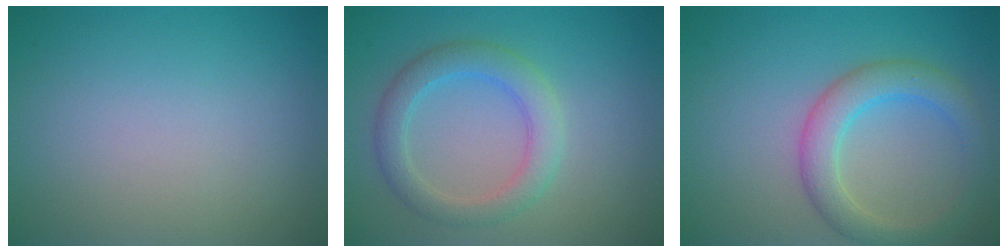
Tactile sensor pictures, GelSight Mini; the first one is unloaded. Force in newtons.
{"total": 3.5, "press": 3.5, "slide": 0.2}
{"total": 3.9, "press": 3.9, "slide": 0.2}